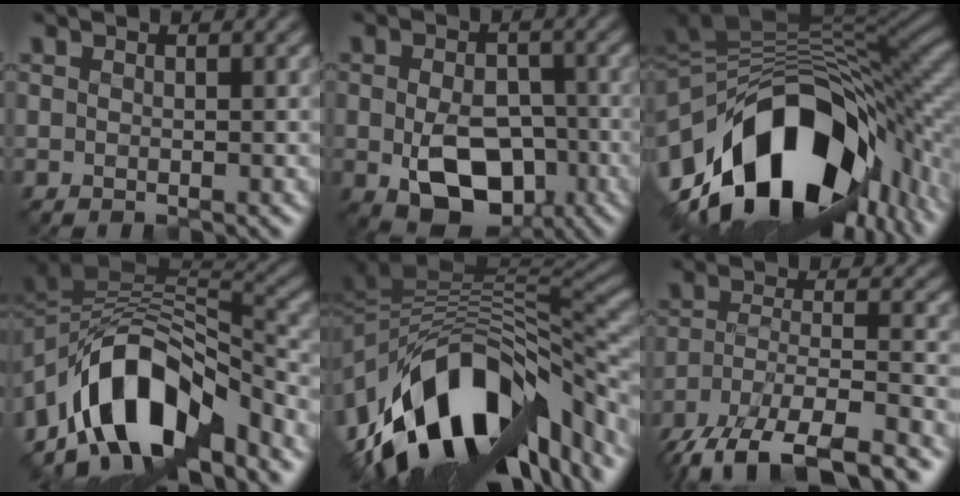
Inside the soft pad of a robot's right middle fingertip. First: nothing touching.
{"total": 7.9, "force": [-2.3, 5.3, 5.4], "torque": [-0.103, -0.019, -0.033]}
{"total": 17.9, "force": [-6.3, 10.0, 13.4], "torque": [-0.240, -0.022, -0.091]}
{"total": 11.4, "force": [-6.4, 5.4, 7.7], "torque": [-0.119, 0.015, -0.123]}
{"total": 15.0, "force": [-6.0, 8.3, 11.0], "torque": [-0.202, 0.005, -0.095]}
{"total": 11.7, "force": [-9.0, 4.0, 6.3], "torque": [-0.127, -0.020, -0.146]}